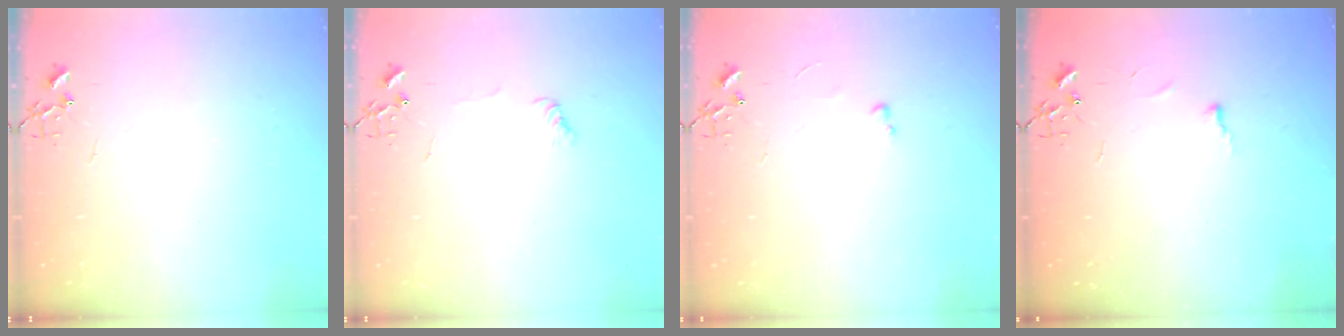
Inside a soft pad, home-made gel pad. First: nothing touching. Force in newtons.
{"total": 4.9, "press": 4.9, "slide": 0.7}
{"total": 2.4, "press": 2.3, "slide": 0.4}
{"total": 3.8, "press": 3.8, "slide": 0.5}